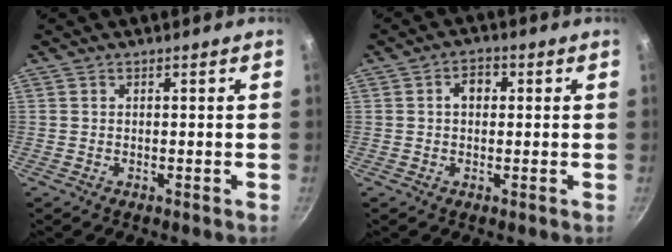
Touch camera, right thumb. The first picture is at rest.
{"total": 3.8, "force": [0.6, 2.7, 2.6], "torque": [-0.018, 0.011, 0.005]}